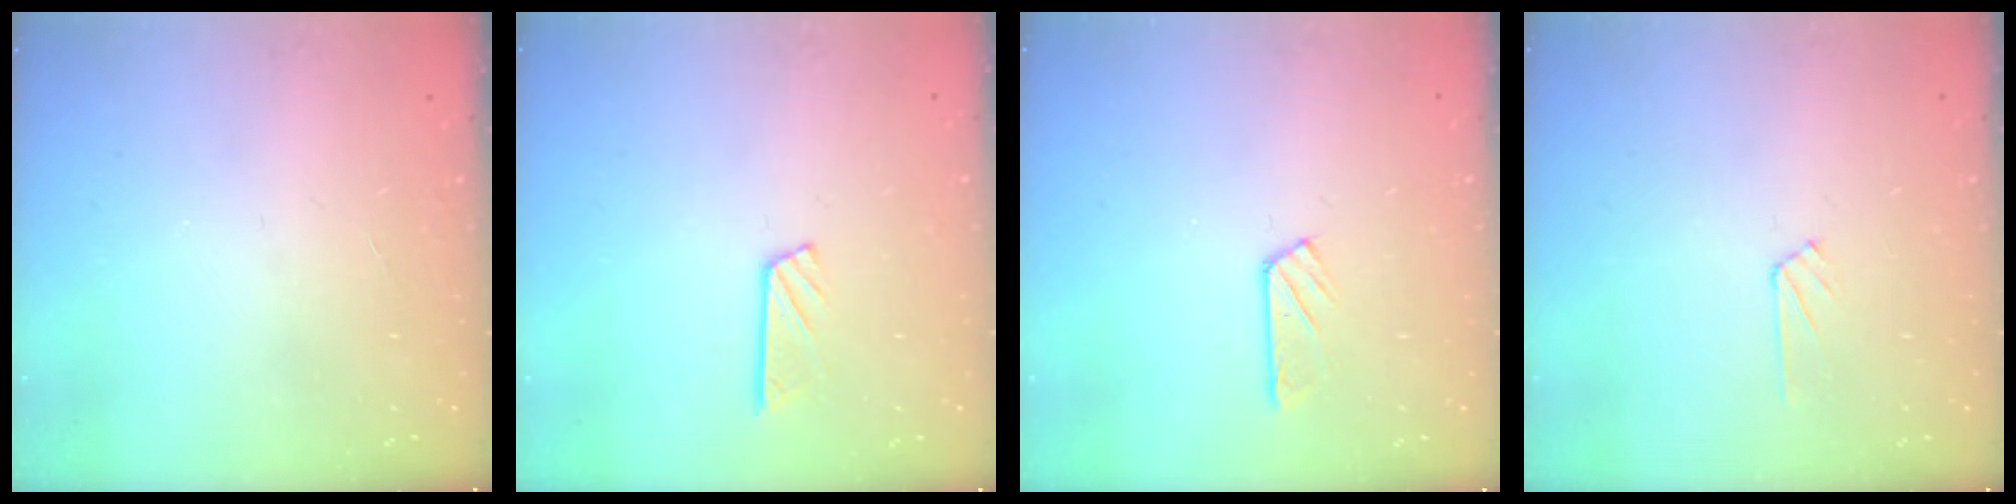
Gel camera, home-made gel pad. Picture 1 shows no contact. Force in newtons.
{"total": 4.7, "press": 4.7, "slide": 0.4}
{"total": 4.3, "press": 4.3, "slide": 0.5}
{"total": 4.7, "press": 4.7, "slide": 0.6}